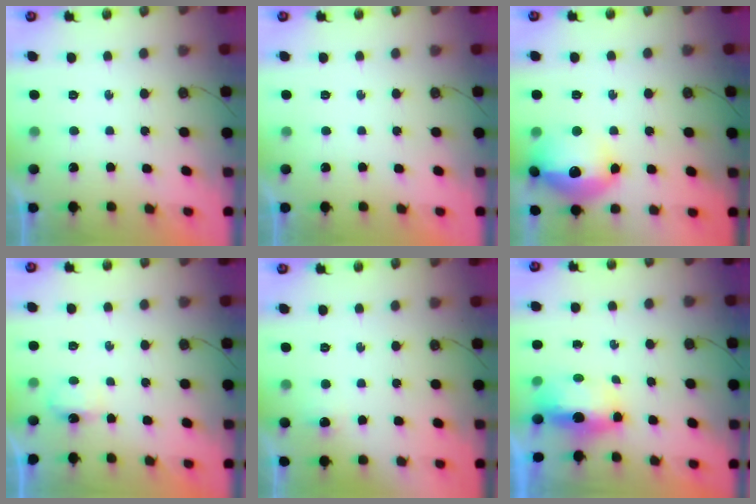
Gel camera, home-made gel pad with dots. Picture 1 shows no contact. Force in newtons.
{"total": 0.0}
{"total": 18.2, "press": 18.2, "slide": 1.4}
{"total": 3.4, "press": 3.3, "slide": 0.6}
{"total": 3.0, "press": 2.8, "slide": 1.0}
{"total": 15.7, "press": 8.7, "slide": 13.1}